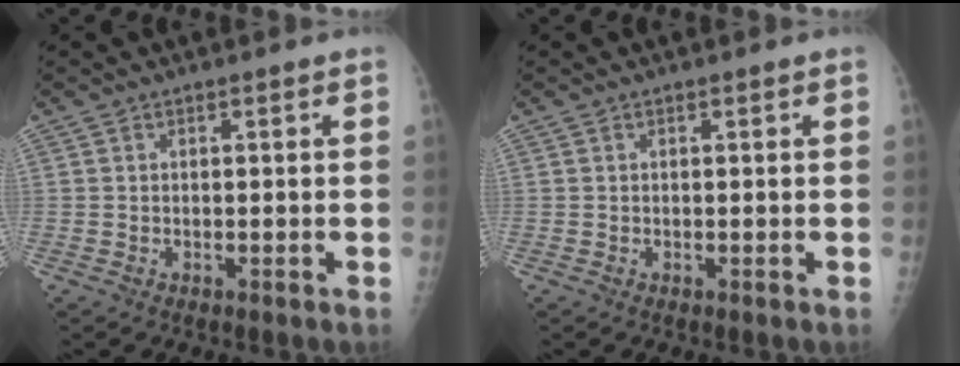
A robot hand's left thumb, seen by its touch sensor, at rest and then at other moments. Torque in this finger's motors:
{"motor_torque": [0.00, 0.00, 0.00, 0.00, 0.00]}